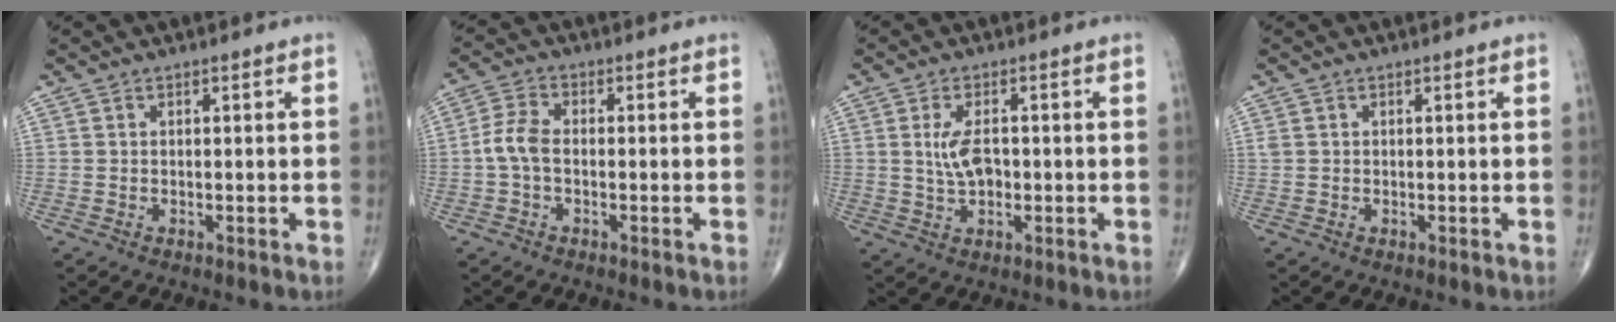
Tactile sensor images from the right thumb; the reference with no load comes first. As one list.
[{"total": 4.7, "force": [-0.8, 2.8, 3.7], "torque": [-0.082, 0.015, -0.022]}, {"total": 5.1, "force": [0.2, 2.7, 4.3], "torque": [-0.082, 0.001, 0.005]}, {"total": 0.8, "force": [0.2, 0.6, 0.4], "torque": [-0.010, 0.008, 0.007]}]